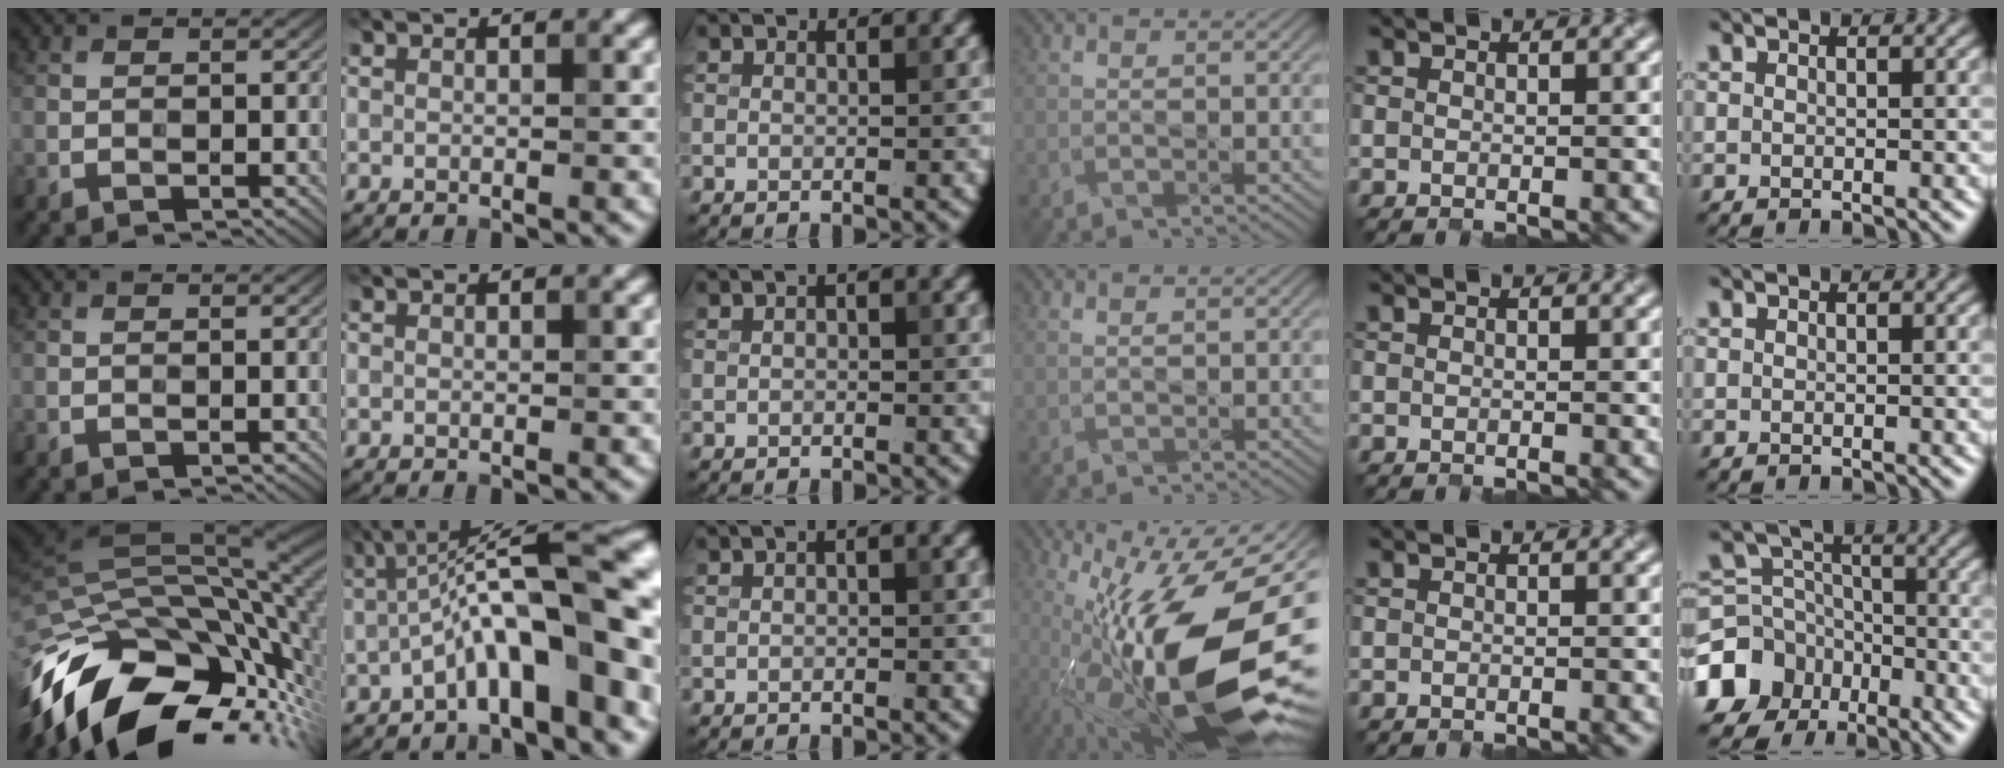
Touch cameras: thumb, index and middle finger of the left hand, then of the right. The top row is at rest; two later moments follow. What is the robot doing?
{"motion": "close", "object": "stapler"}